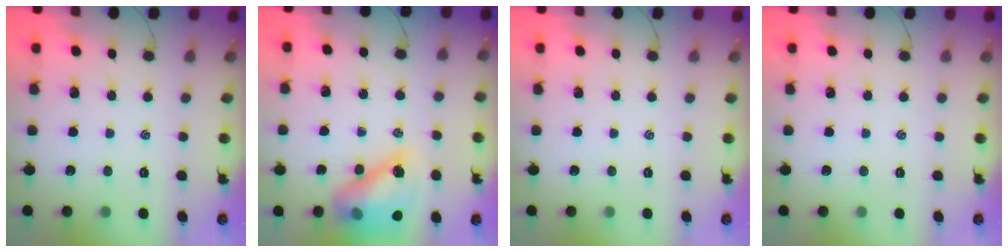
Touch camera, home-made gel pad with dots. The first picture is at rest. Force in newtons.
{"total": 14.3, "press": 13.8, "slide": 3.7}
{"total": 0.0}
{"total": 0.0}